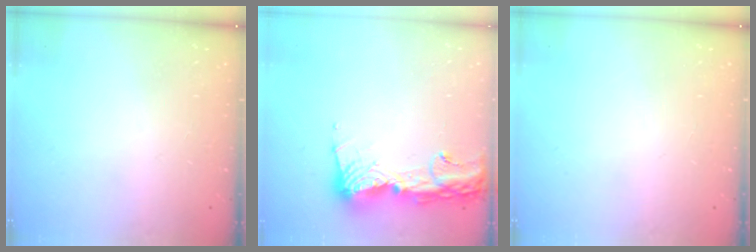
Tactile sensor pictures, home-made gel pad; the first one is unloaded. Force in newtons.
{"total": 15.5, "press": 15.4, "slide": 1.5}
{"total": 0.0}